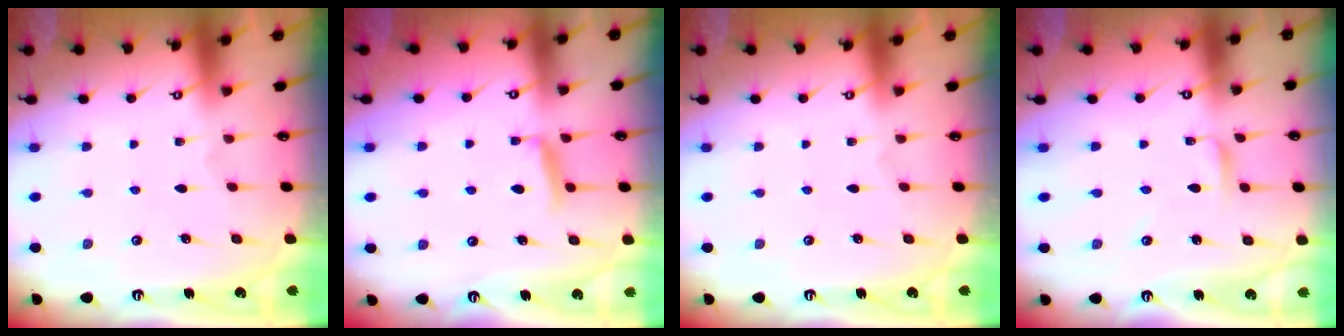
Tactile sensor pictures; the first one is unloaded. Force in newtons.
{"total": 7.1, "press": 7.1, "slide": 0.9}
{"total": 0.0}
{"total": 2.1, "press": 2.1, "slide": 0.2}